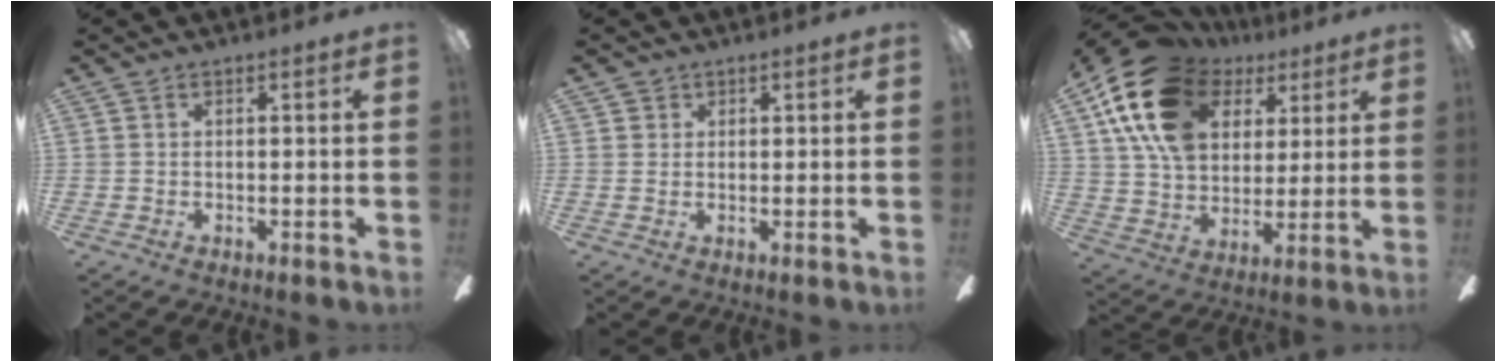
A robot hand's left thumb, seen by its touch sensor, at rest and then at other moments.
{"total": 1.5, "force": [0.9, 1.1, 0.0], "torque": [0.005, 0.000, 0.015]}
{"total": 21.3, "force": [10.0, 14.5, 12.1], "torque": [-0.243, -0.039, 0.180]}